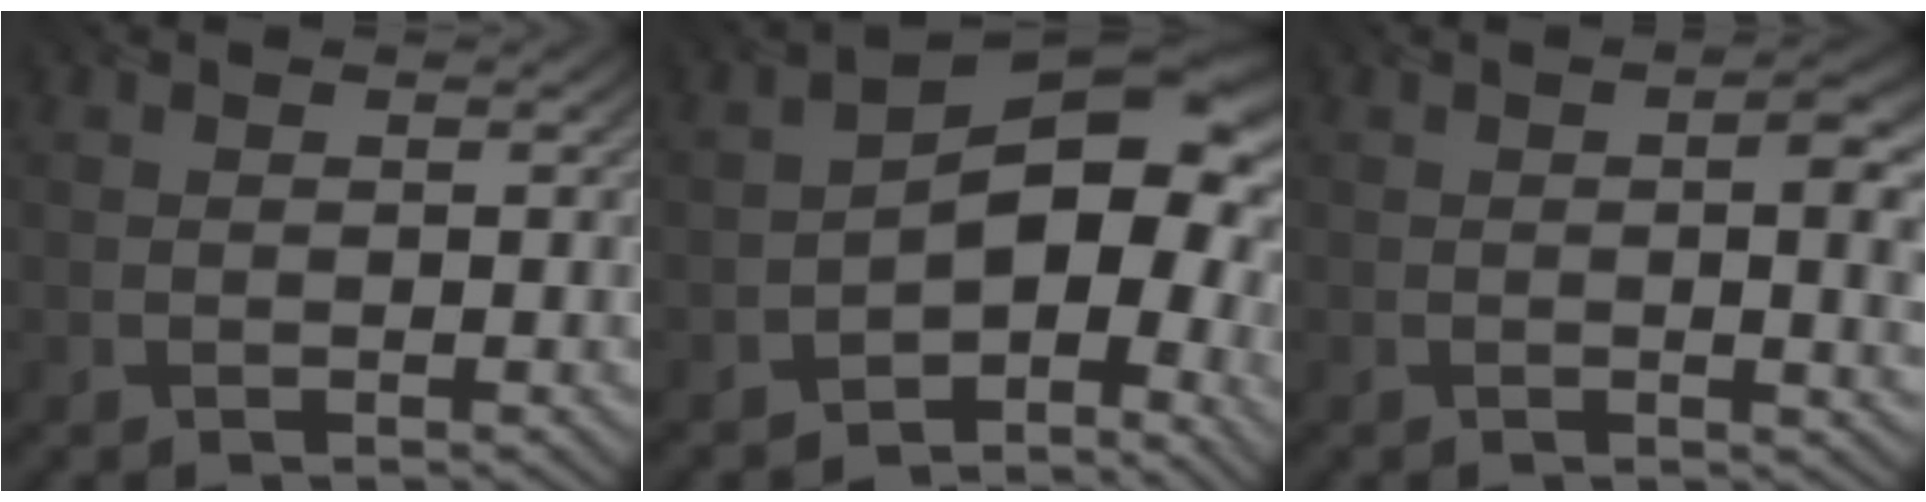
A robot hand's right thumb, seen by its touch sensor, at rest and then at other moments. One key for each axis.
{"total": 11.3, "fx": -3.3, "fy": 6.8, "fz": 8.3, "tx": -0.097, "ty": -0.006, "tz": -0.064}
{"total": 4.5, "fx": 0.4, "fy": 1.2, "fz": 4.3, "tx": -0.066, "ty": 0.000, "tz": 0.007}